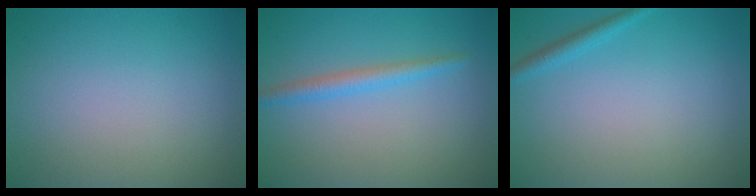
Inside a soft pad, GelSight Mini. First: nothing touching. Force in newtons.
{"total": 2.1, "press": 2.0, "slide": 0.2}
{"total": 1.3, "press": 1.3, "slide": 0.1}